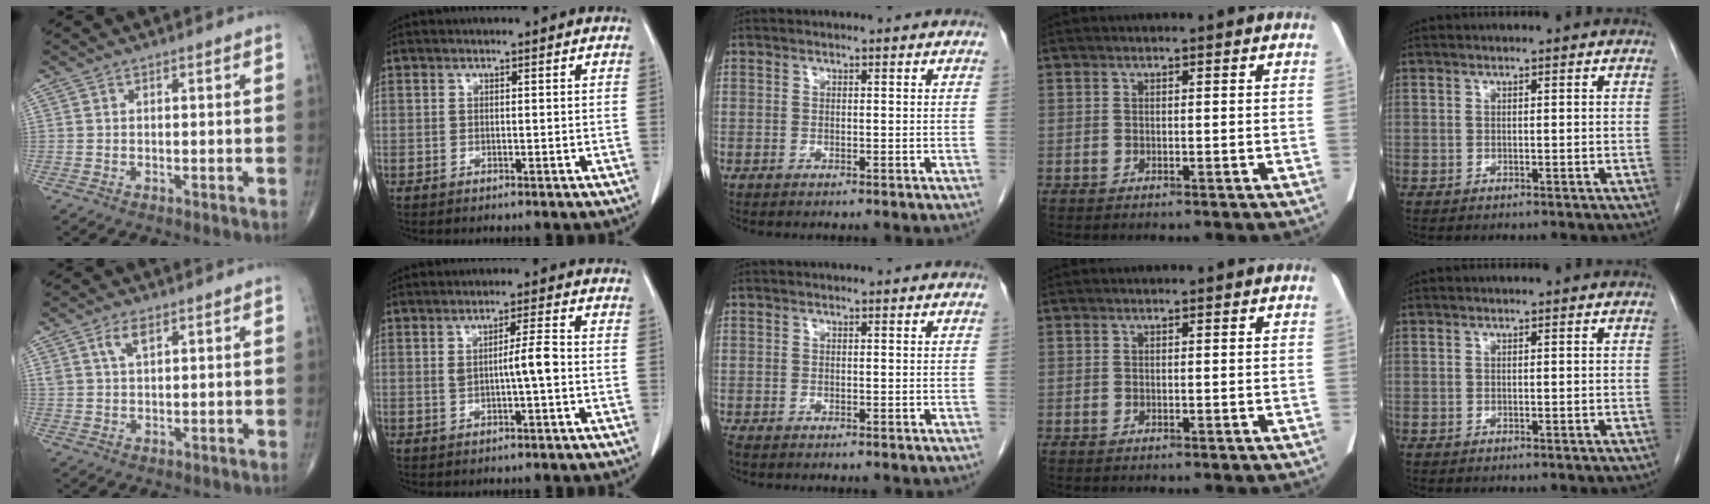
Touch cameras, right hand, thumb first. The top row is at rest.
{"thumb": {"total": 3.6, "force": [1.9, 1.6, 2.6], "torque": [-0.047, -0.003, 0.040]}, "index": {"total": 3.9, "force": [-0.2, 0.0, 3.9], "torque": [-0.063, 0.004, -0.001]}, "middle": {"total": 0.7, "force": [-0.6, 0.3, 0.3], "torque": [-0.009, -0.002, -0.011]}}